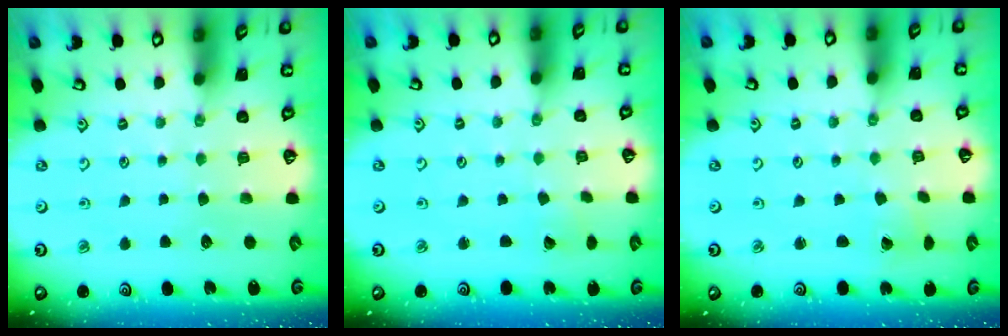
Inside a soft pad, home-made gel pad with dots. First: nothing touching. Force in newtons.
{"total": 0.5, "press": 0.5, "slide": 0.0}
{"total": 2.0, "press": 2.0, "slide": 0.2}